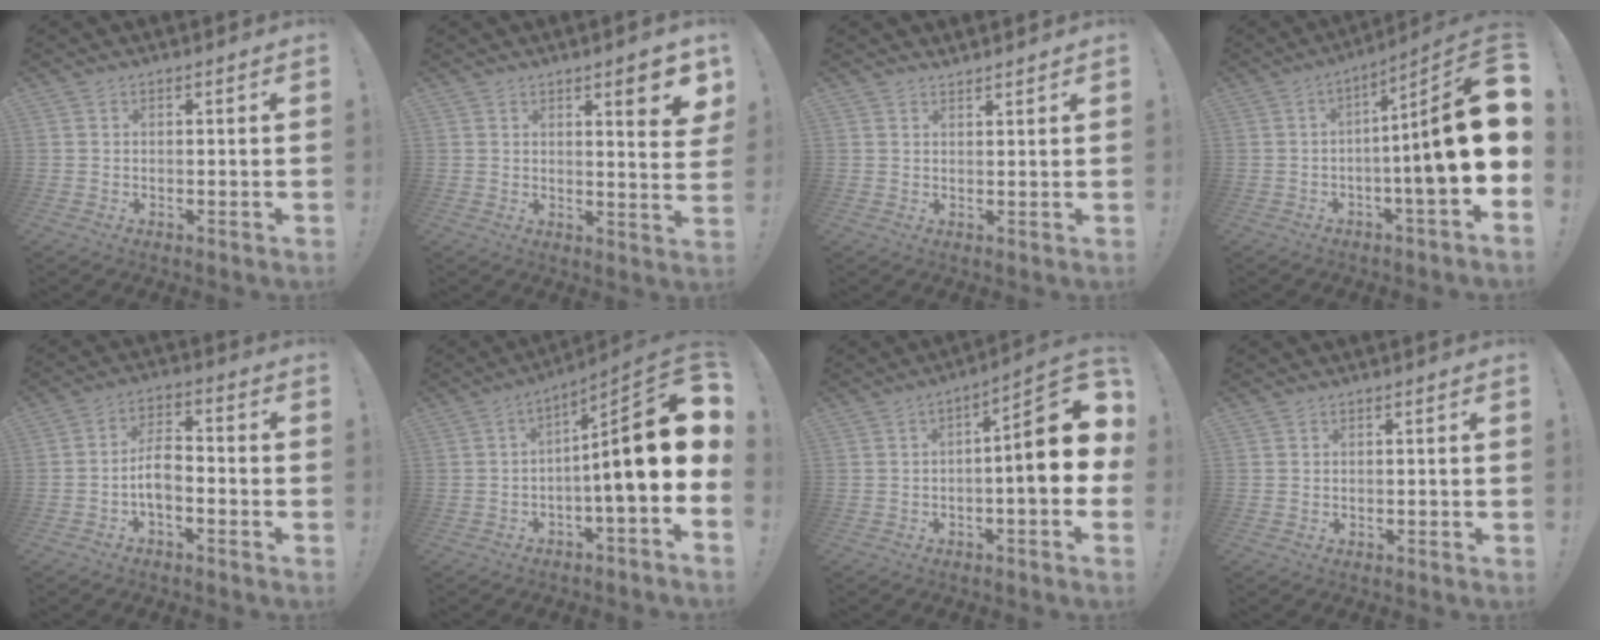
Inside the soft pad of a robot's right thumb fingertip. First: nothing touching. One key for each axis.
{"total": 7.4, "fx": 3.9, "fy": 0.9, "fz": 6.2, "tx": -0.067, "ty": -0.030, "tz": 0.053}
{"total": 1.6, "fx": 1.6, "fy": 0.0, "fz": 0.0, "tx": 0.013, "ty": -0.016, "tz": 0.027}
{"total": 17.9, "fx": -1.1, "fy": 0.6, "fz": 17.8, "tx": -0.271, "ty": -0.013, "tz": -0.026}
{"total": 6.9, "fx": -2.6, "fy": 3.4, "fz": 5.5, "tx": -0.106, "ty": 0.007, "tz": -0.046}
{"total": 18.1, "fx": 1.2, "fy": 2.2, "fz": 18.0, "tx": -0.281, "ty": -0.013, "tz": 0.010}
{"total": 14.9, "fx": 0.5, "fy": 2.9, "fz": 14.6, "tx": -0.201, "ty": -0.006, "tz": 0.005}
{"total": 0.6, "fx": -0.6, "fy": 0.0, "fz": 0.1, "tx": -0.002, "ty": 0.000, "tz": -0.010}